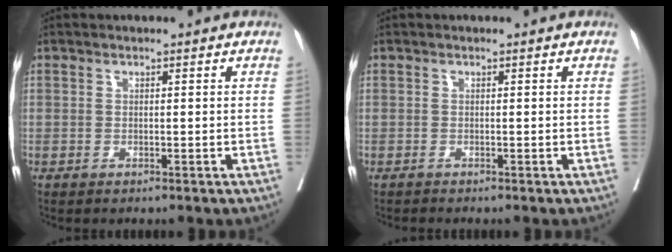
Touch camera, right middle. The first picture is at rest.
{"total": 0.6, "force": [-0.5, -0.3, 0.0], "torque": [0.000, -0.003, -0.011]}